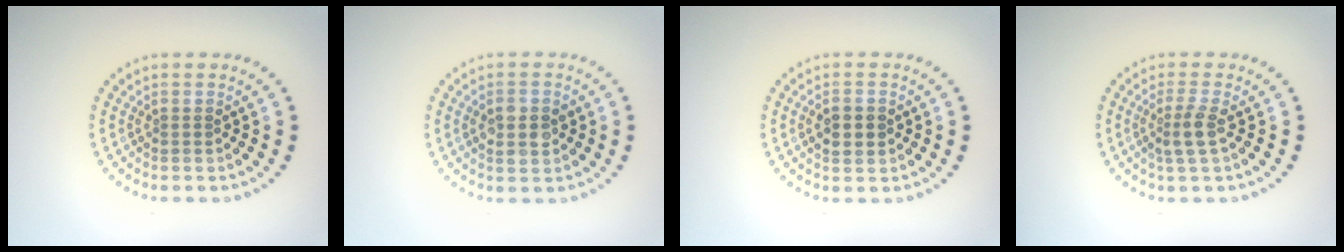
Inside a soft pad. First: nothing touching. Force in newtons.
{"total": 2.6, "press": 2.6, "slide": 0.1}
{"total": 2.6, "press": 2.6, "slide": 0.1}
{"total": 2.2, "press": 1.9, "slide": 1.1}